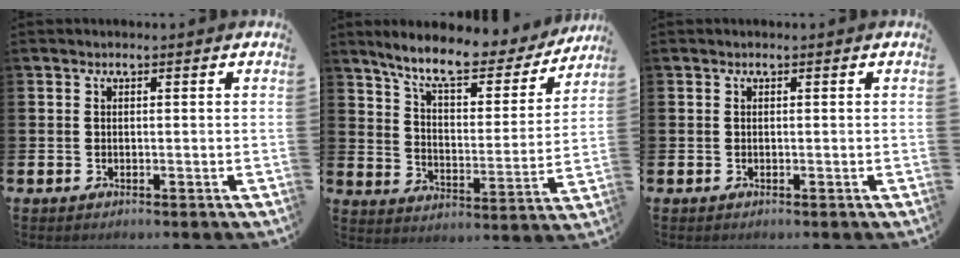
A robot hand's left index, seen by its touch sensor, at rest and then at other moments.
{"total": 9.6, "force": [8.4, 2.3, 4.0], "torque": [-0.096, -0.057, 0.141]}
{"total": 0.0}